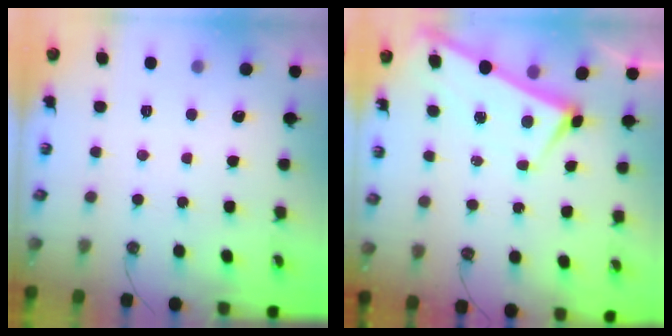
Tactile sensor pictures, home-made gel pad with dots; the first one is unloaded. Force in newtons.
{"total": 2.4, "press": 2.4, "slide": 0.1}